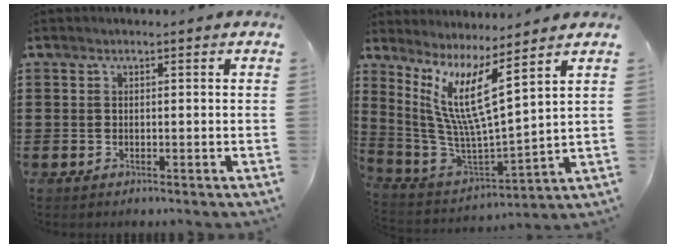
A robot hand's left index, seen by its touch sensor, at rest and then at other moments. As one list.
[{"total": 10.5, "force": [4.9, 1.5, 9.1], "torque": [-0.209, -0.042, 0.078]}]